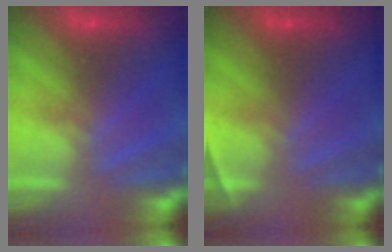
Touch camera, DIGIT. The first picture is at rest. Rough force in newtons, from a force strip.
{"total": 2.3}